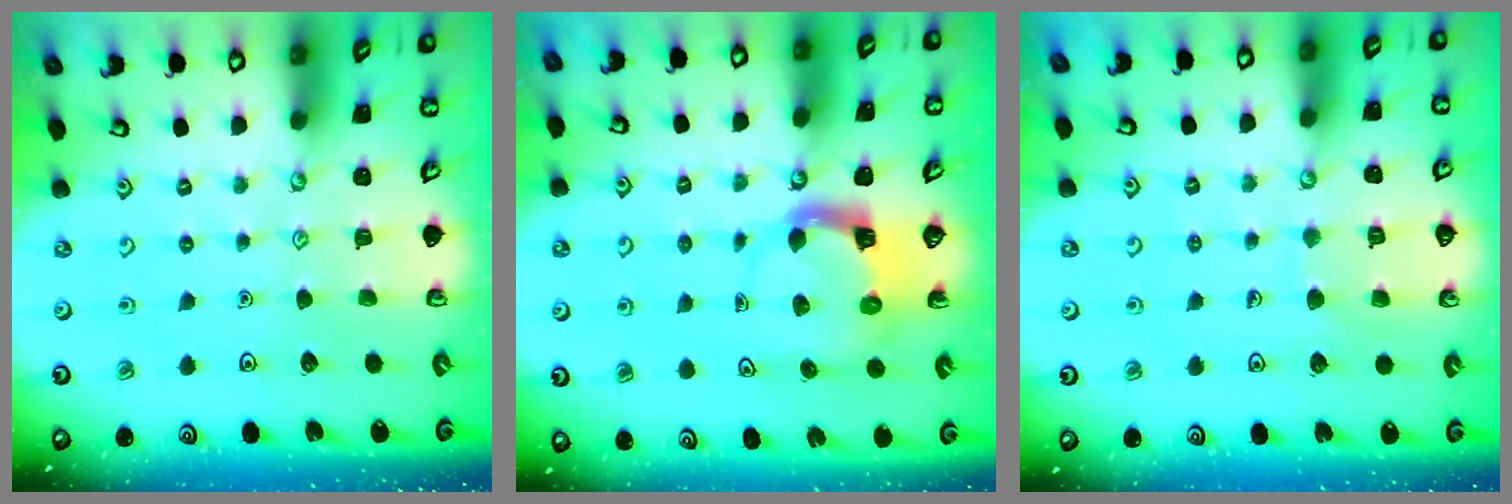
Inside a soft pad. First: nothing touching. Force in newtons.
{"total": 3.8, "press": 3.8, "slide": 0.7}
{"total": 6.1, "press": 6.0, "slide": 0.5}